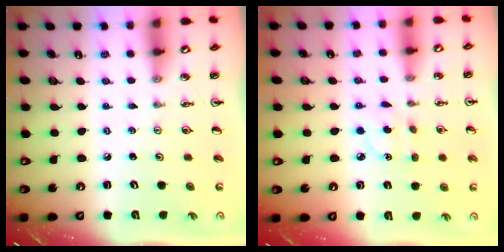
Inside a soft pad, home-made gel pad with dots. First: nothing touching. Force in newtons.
{"total": 3.8, "press": 3.8, "slide": 0.6}